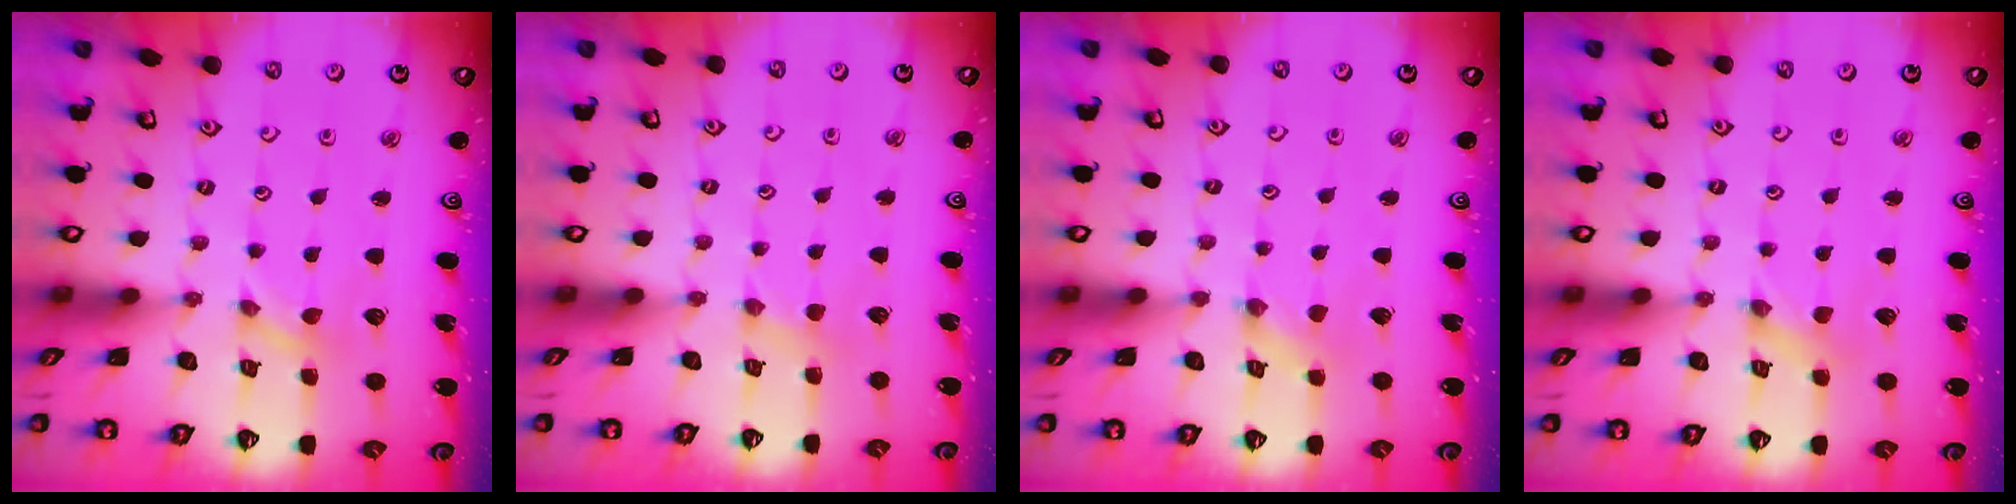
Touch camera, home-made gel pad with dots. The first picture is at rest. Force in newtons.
{"total": 2.2, "press": 2.2, "slide": 0.3}
{"total": 0.8, "press": 0.8, "slide": 0.2}
{"total": 0.0}